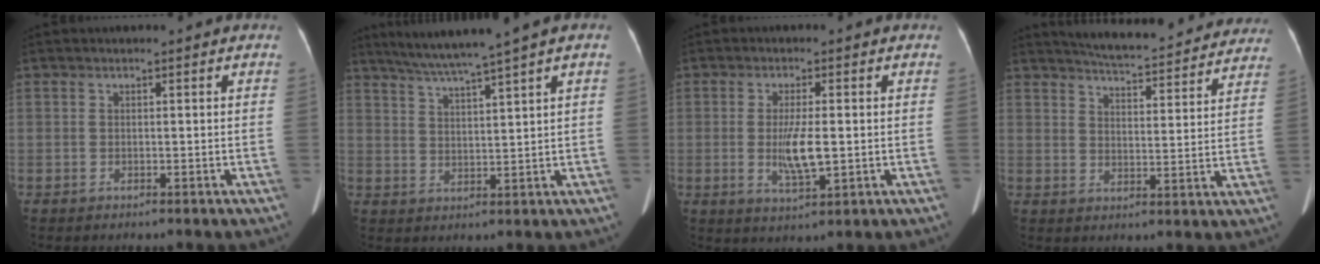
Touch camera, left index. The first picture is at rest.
{"total": 8.1, "force": [6.4, -1.7, 4.8], "torque": [-0.079, 0.012, 0.108]}
{"total": 5.1, "force": [-0.3, 0.8, 5.0], "torque": [-0.098, -0.012, -0.004]}
{"total": 21.4, "force": [19.9, 3.8, 6.9], "torque": [-0.096, -0.020, 0.242]}